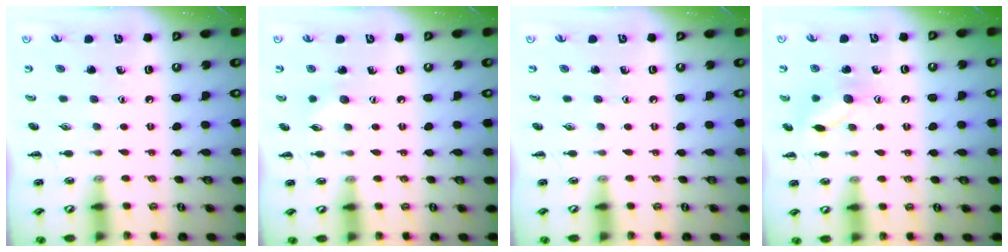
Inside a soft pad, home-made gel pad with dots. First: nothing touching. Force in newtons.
{"total": 4.8, "press": 4.6, "slide": 1.0}
{"total": 0.0}
{"total": 10.5, "press": 10.5, "slide": 0.6}